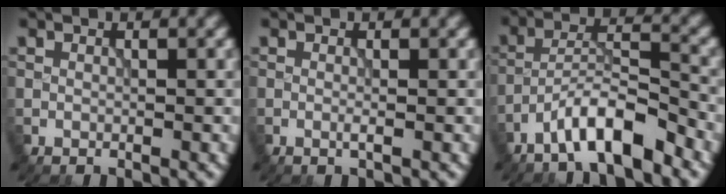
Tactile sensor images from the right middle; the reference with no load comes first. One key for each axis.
{"total": 0.6, "fx": -0.1, "fy": 0.1, "fz": 0.6, "tx": -0.012, "ty": -0.003, "tz": -0.004}
{"total": 5.9, "fx": -4.2, "fy": 1.2, "fz": 3.9, "tx": -0.064, "ty": 0.012, "tz": -0.079}